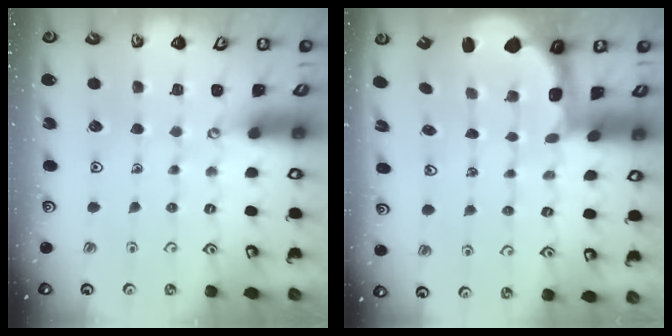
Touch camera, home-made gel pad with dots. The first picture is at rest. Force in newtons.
{"total": 2.4, "press": 1.2, "slide": 2.1}